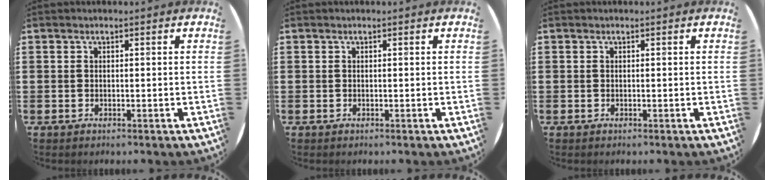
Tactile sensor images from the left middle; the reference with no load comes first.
{"total": 0.0}
{"total": 0.0}